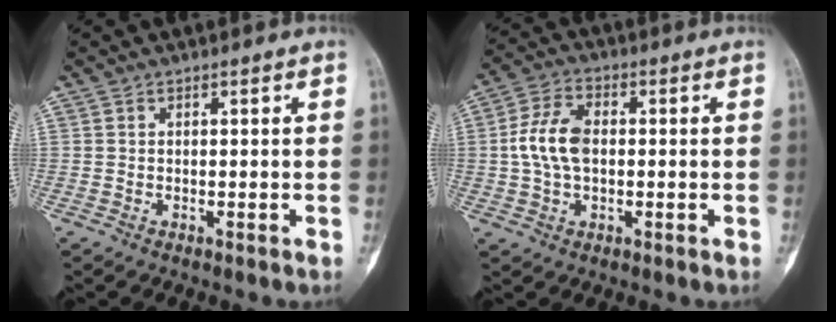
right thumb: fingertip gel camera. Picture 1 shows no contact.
{"total": 8.6, "force": [0.0, 5.2, 6.8], "torque": [-0.135, 0.017, -0.005]}